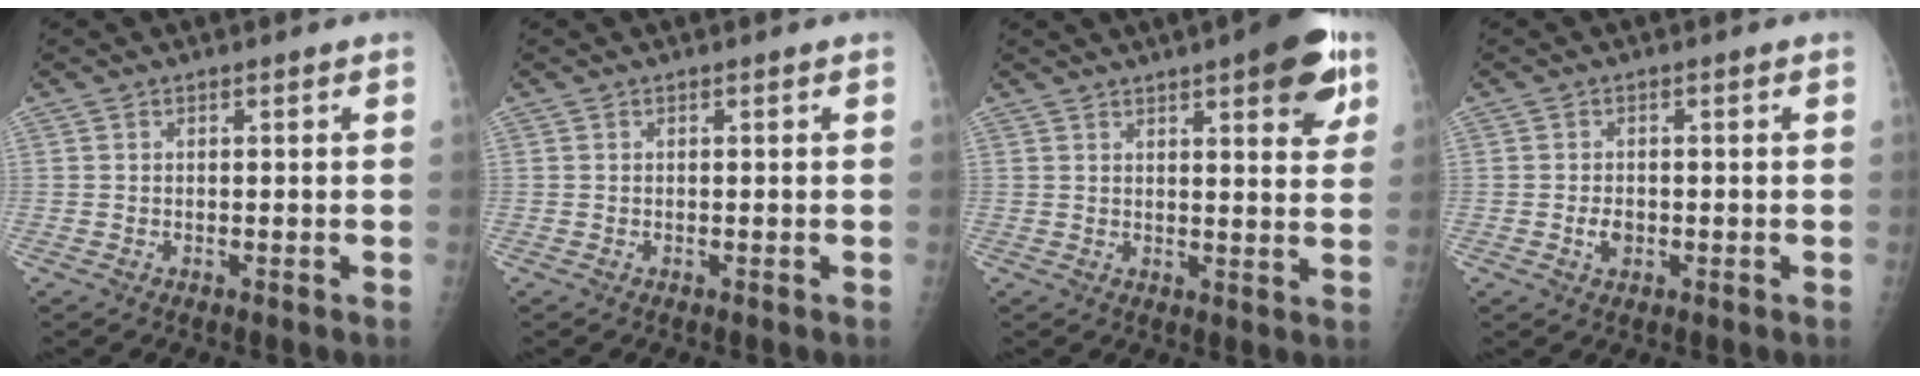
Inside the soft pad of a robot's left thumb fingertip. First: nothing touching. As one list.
[{"total": 0.0}, {"total": 12.0, "force": [6.2, 3.5, 9.6], "torque": [-0.093, -0.021, 0.074]}, {"total": 2.6, "force": [-0.7, 1.8, 1.7], "torque": [-0.024, 0.003, -0.011]}]